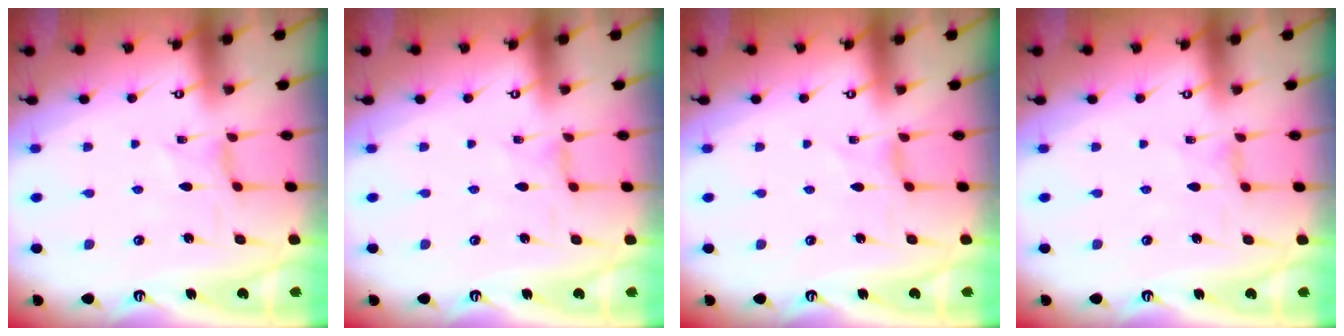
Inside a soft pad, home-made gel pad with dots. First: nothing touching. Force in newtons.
{"total": 0.0}
{"total": 0.0}
{"total": 0.0}